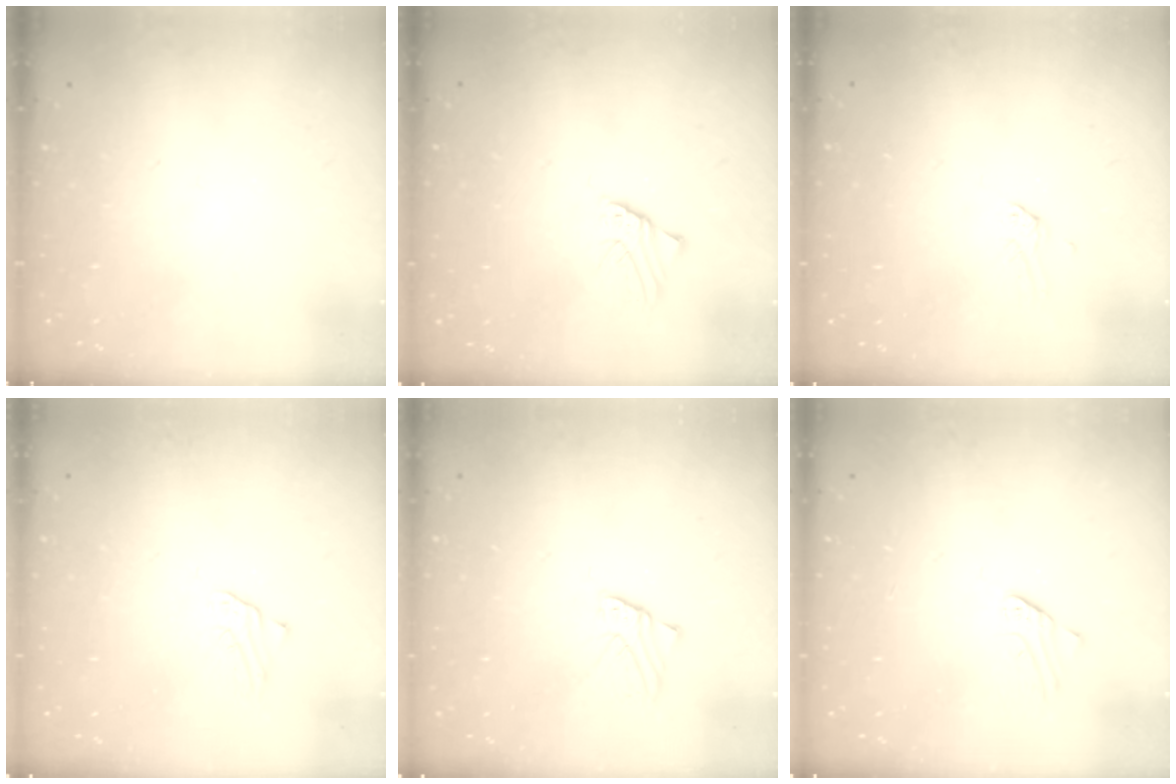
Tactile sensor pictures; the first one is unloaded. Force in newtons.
{"total": 2.1, "press": 2.1, "slide": 0.2}
{"total": 0.0}
{"total": 1.2, "press": 1.2, "slide": 0.1}
{"total": 2.7, "press": 2.7, "slide": 0.2}
{"total": 1.9, "press": 1.9, "slide": 0.1}